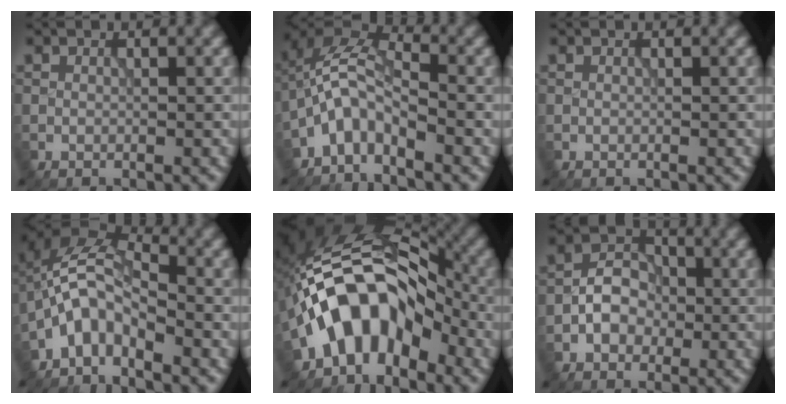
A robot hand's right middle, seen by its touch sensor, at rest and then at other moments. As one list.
[{"total": 5.0, "force": [-3.0, 2.1, 3.4], "torque": [-0.068, 0.013, -0.072]}, {"total": 0.0}, {"total": 5.4, "force": [-2.8, 2.8, 3.8], "torque": [-0.073, 0.012, -0.070]}, {"total": 10.0, "force": [-4.0, 5.9, 7.0], "torque": [-0.100, 0.027, -0.081]}, {"total": 3.6, "force": [-0.9, 2.8, 2.2], "torque": [-0.033, 0.008, -0.021]}]